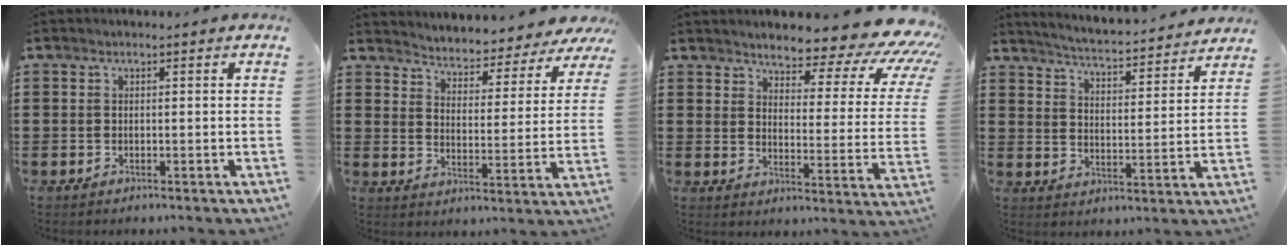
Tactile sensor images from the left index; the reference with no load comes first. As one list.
[{"total": 3.4, "force": [3.3, -0.1, -0.3], "torque": [-0.020, -0.037, 0.049]}, {"total": 6.7, "force": [5.7, 1.3, 3.4], "torque": [-0.067, -0.050, 0.091]}, {"total": 3.9, "force": [3.8, -0.6, 0.7], "torque": [-0.036, -0.041, 0.057]}]